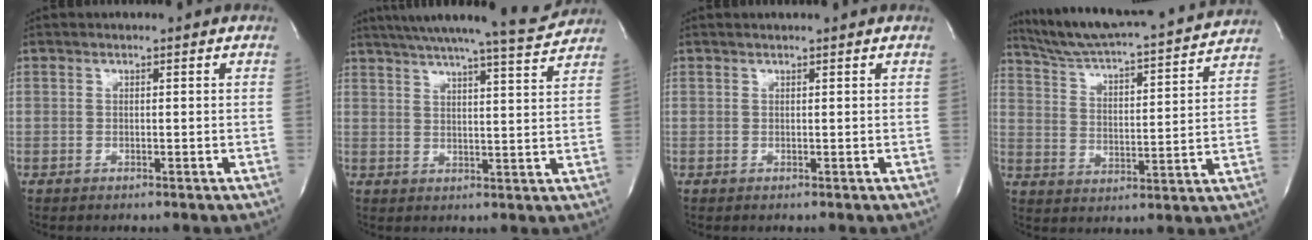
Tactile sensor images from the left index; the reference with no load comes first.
{"total": 14.6, "force": [13.5, -0.4, 5.5], "torque": [-0.092, -0.020, 0.181]}
{"total": 0.9, "force": [0.8, -0.2, 0.4], "torque": [-0.007, 0.007, 0.014]}
{"total": 19.5, "force": [18.3, 0.8, 6.8], "torque": [-0.114, -0.021, 0.261]}